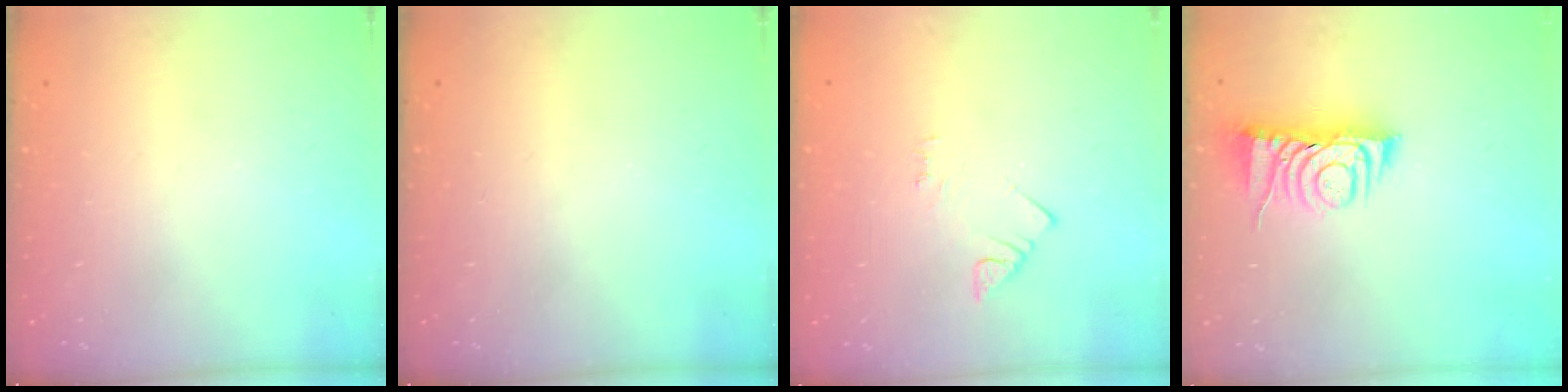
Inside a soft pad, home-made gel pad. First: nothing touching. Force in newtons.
{"total": 0.0}
{"total": 2.5, "press": 2.5, "slide": 0.4}
{"total": 7.3, "press": 7.2, "slide": 0.8}